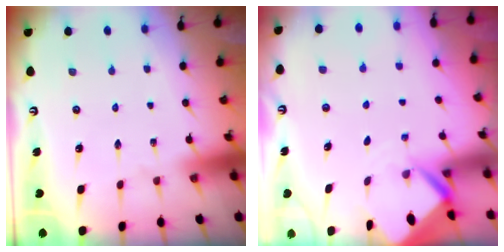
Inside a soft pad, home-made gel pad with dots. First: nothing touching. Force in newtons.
{"total": 3.2, "press": 3.2, "slide": 0.2}